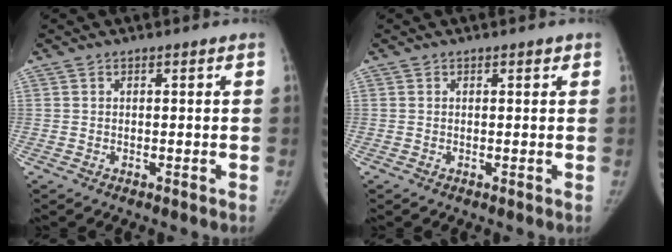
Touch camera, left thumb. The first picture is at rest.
{"total": 0.6, "force": [0.4, 0.3, 0.4], "torque": [-0.003, -0.001, 0.003]}